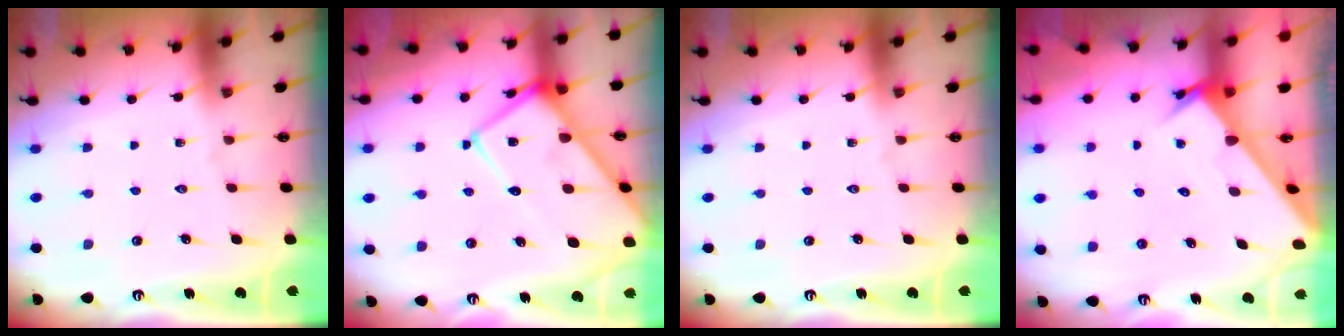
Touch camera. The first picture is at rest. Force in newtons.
{"total": 14.8, "press": 14.7, "slide": 1.4}
{"total": 0.0}
{"total": 2.8, "press": 2.8, "slide": 0.1}